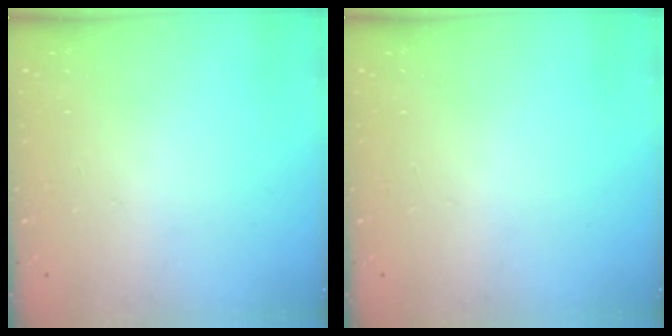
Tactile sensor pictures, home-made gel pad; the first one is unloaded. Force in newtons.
{"total": 1.0, "press": 0.0, "slide": 1.0}